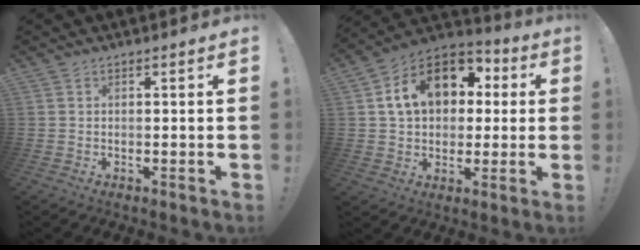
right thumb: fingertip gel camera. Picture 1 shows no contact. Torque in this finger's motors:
{"motor_torque": [1.43, 1.81, 1.22, -0.10, 0.25]}